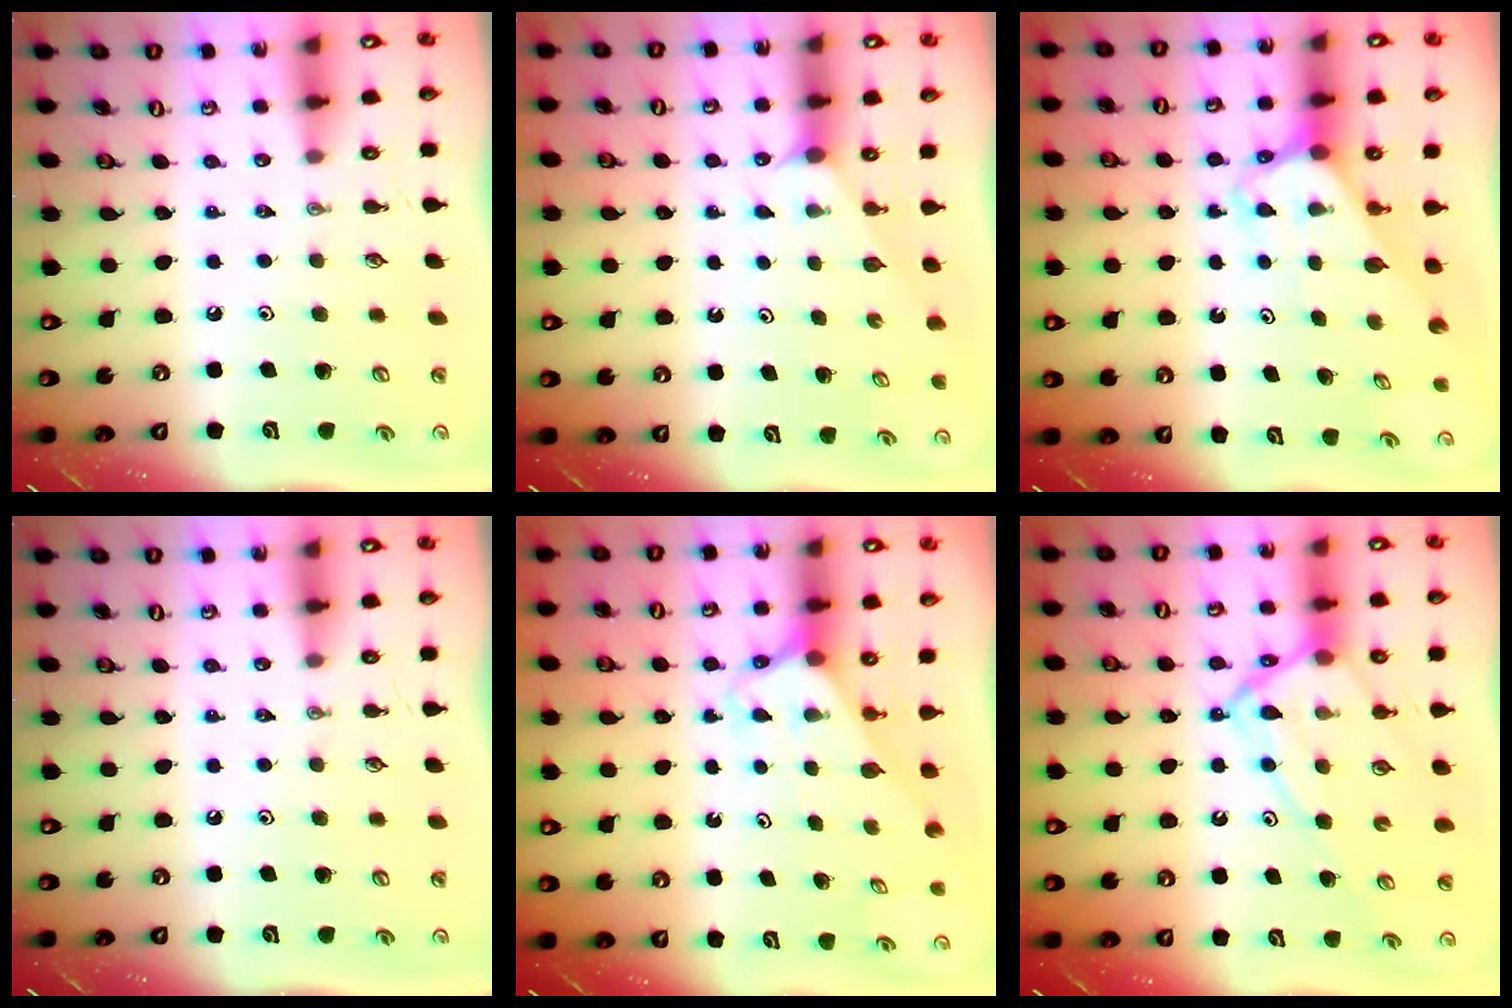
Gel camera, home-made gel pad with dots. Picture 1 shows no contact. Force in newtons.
{"total": 1.0, "press": 1.0, "slide": 0.3}
{"total": 2.9, "press": 2.9, "slide": 0.2}
{"total": 0.0}
{"total": 2.6, "press": 2.6, "slide": 0.2}
{"total": 13.9, "press": 13.9, "slide": 1.4}